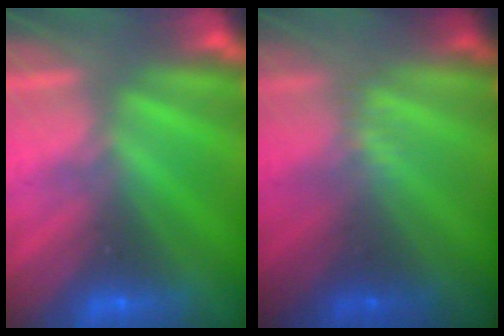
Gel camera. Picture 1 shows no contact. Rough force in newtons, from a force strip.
{"total": 2.4}